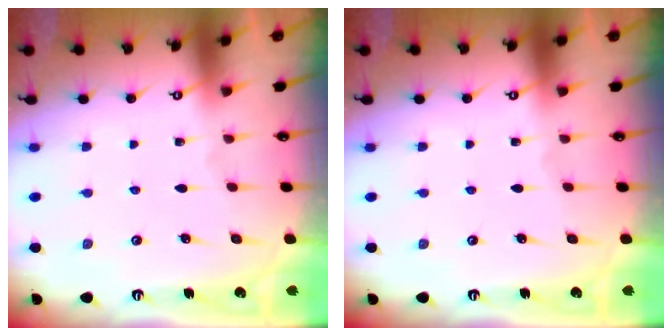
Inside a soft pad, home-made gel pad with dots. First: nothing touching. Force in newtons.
{"total": 0.0}